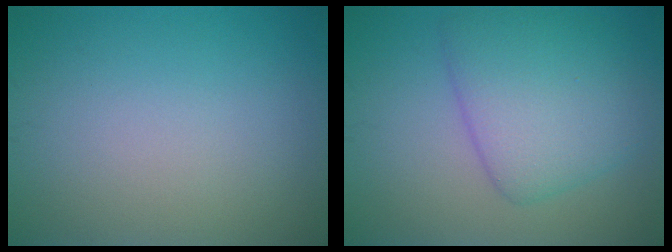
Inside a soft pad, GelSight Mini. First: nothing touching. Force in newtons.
{"total": 6.1, "press": 6.0, "slide": 0.4}